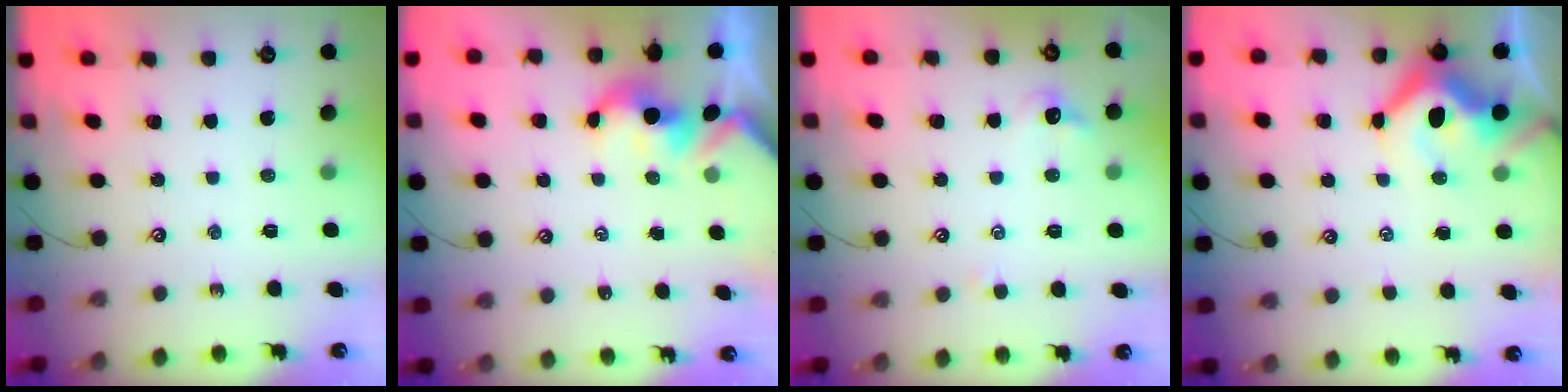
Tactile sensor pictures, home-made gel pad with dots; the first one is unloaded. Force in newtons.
{"total": 1.8, "press": 1.8, "slide": 0.1}
{"total": 0.6, "press": 0.1, "slide": 0.6}
{"total": 10.5, "press": 10.4, "slide": 1.8}